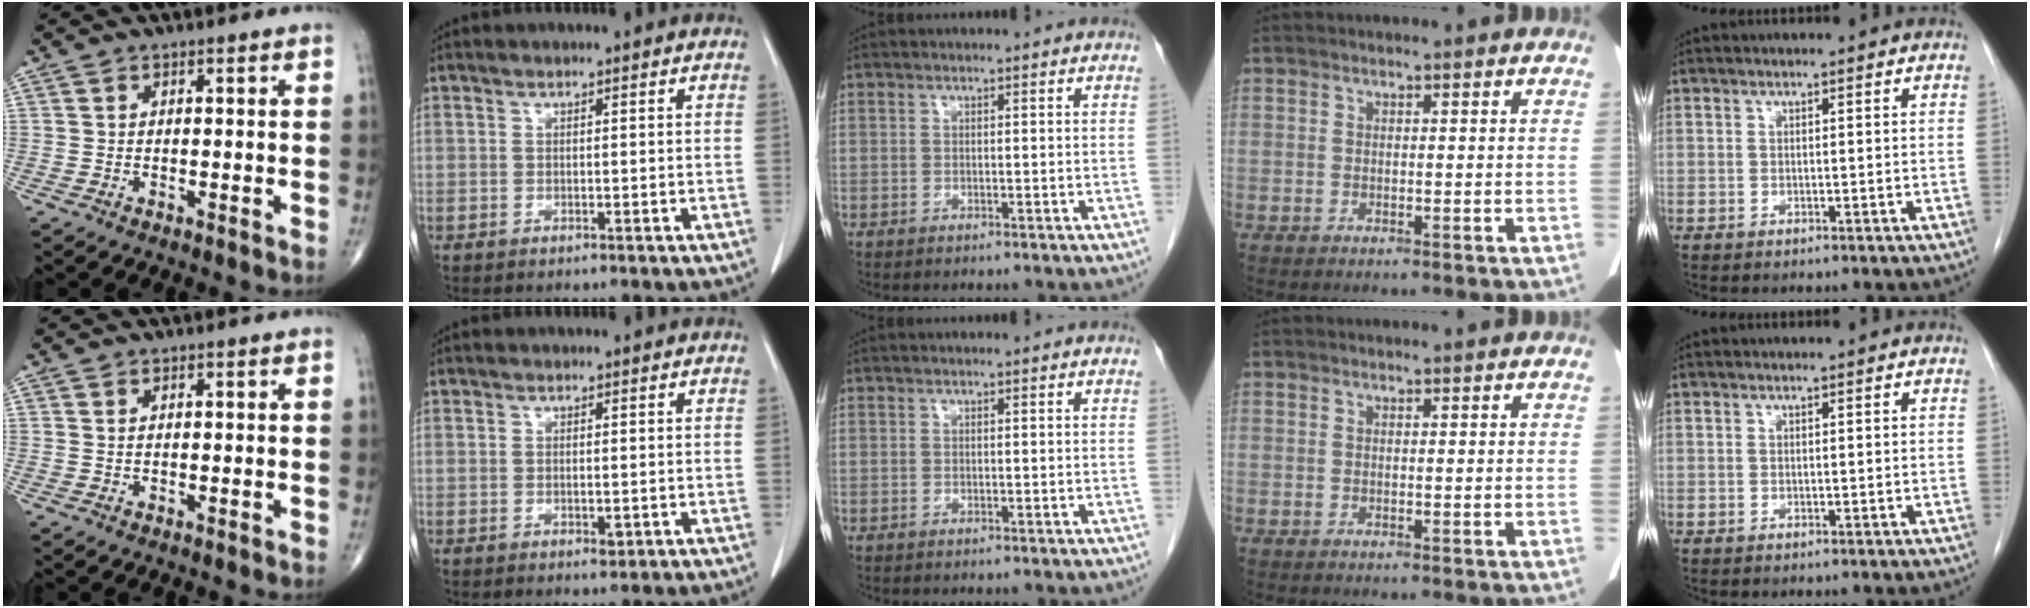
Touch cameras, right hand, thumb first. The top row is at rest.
{"index": {"total": 1.4, "force": [-0.4, 0.7, 1.2], "torque": [-0.022, -0.002, 0.001]}}